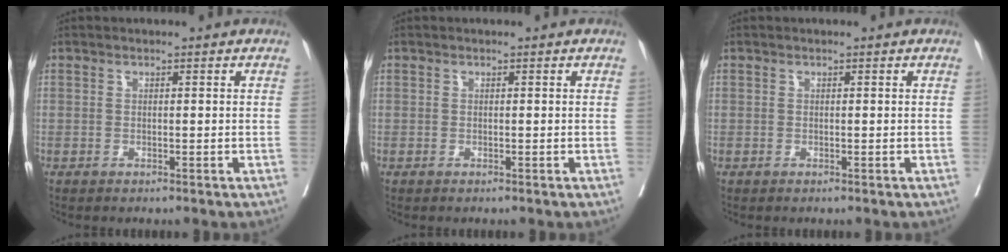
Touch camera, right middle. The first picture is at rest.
{"total": 0.0}
{"total": 0.0}